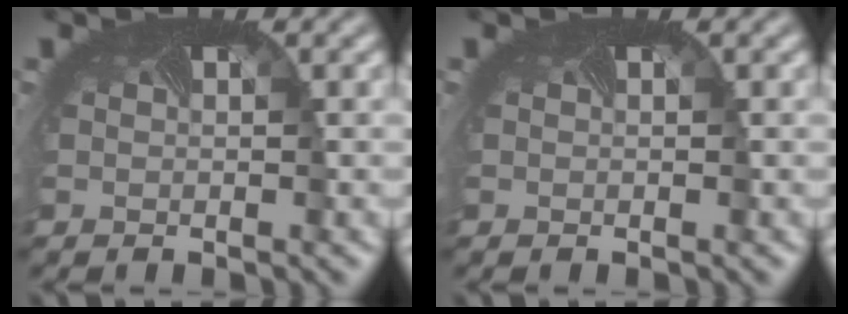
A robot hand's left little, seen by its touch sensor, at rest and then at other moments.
{"total": 0.0}